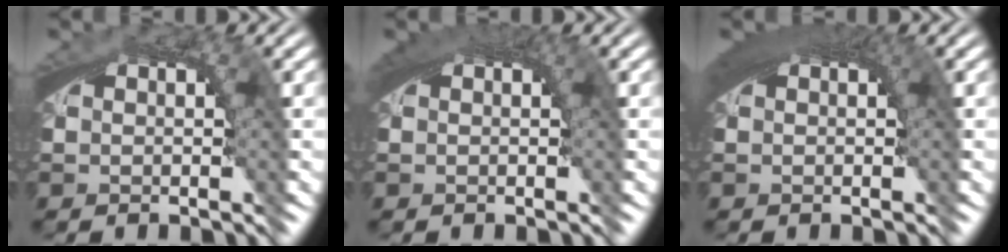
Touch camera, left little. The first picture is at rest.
{"total": 1.8, "force": [0.8, 0.3, 1.6], "torque": [-0.019, 0.007, 0.012]}
{"total": 2.9, "force": [1.1, 0.8, 2.6], "torque": [-0.029, 0.011, 0.015]}